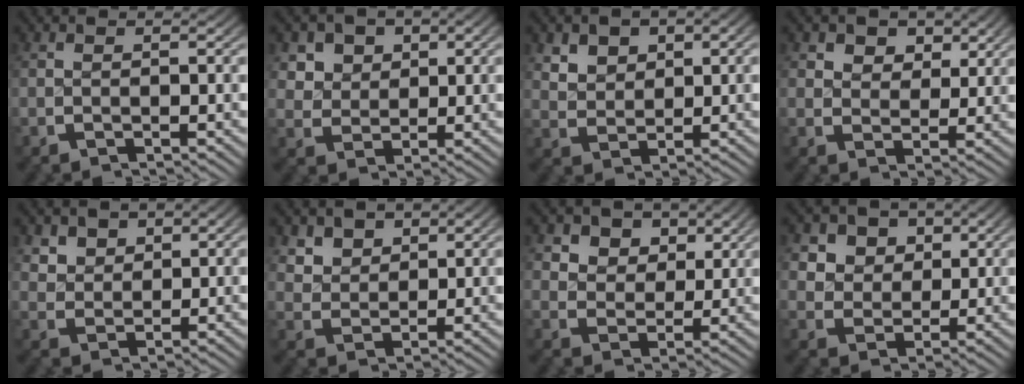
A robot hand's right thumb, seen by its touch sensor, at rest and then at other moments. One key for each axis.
{"total": 4.9, "fx": 1.6, "fy": 4.1, "fz": 2.3, "tx": -0.046, "ty": -0.013, "tz": 0.034}
{"total": 3.7, "fx": 1.4, "fy": 2.8, "fz": 2.1, "tx": -0.031, "ty": -0.012, "tz": 0.036}
{"total": 3.5, "fx": 1.7, "fy": 2.6, "fz": 1.6, "tx": -0.023, "ty": -0.019, "tz": 0.035}
{"total": 3.0, "fx": 1.5, "fy": 2.2, "fz": 1.3, "tx": -0.019, "ty": -0.008, "tz": 0.037}
{"total": 3.6, "fx": 1.7, "fy": 2.7, "fz": 1.7, "tx": -0.029, "ty": -0.013, "tz": 0.042}
{"total": 5.1, "fx": 1.7, "fy": 4.1, "fz": 2.5, "tx": -0.047, "ty": -0.023, "tz": 0.035}
{"total": 6.0, "fx": 1.5, "fy": 5.1, "fz": 2.9, "tx": -0.058, "ty": -0.020, "tz": 0.031}